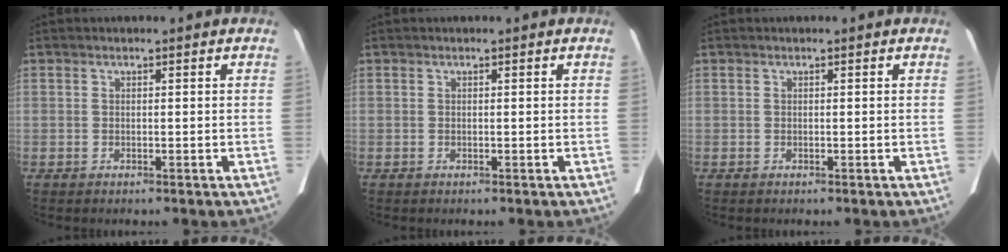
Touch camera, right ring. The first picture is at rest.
{"total": 0.0}
{"total": 0.0}